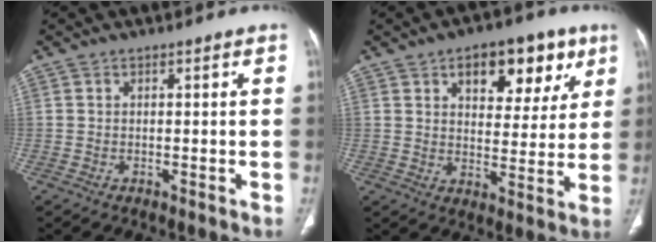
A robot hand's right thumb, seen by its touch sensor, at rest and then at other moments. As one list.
[{"total": 14.2, "force": [7.1, 7.9, 9.4], "torque": [-0.078, -0.021, 0.101]}]